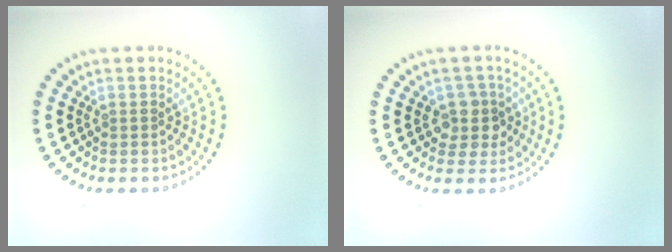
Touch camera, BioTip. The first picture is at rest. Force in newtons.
{"total": 2.8, "press": 2.4, "slide": 1.5}